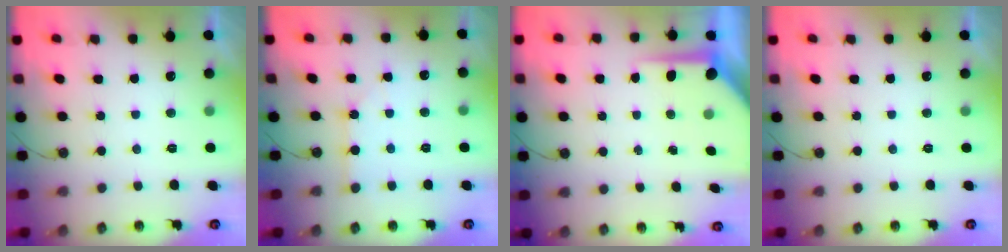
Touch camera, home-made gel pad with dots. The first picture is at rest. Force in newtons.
{"total": 1.9, "press": 1.9, "slide": 0.0}
{"total": 7.5, "press": 7.5, "slide": 0.7}
{"total": 0.0}